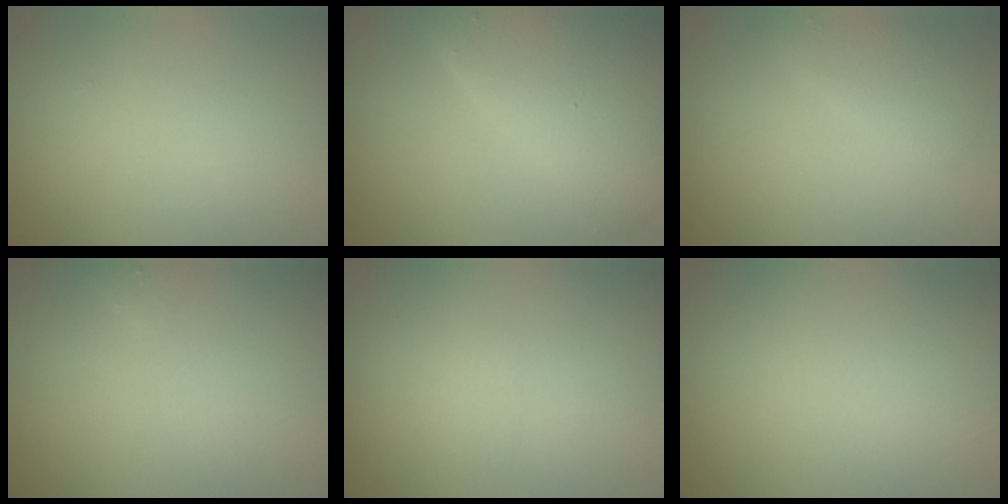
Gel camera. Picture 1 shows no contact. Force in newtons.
{"total": 7.2, "press": 7.2, "slide": 0.2}
{"total": 2.0, "press": 2.0, "slide": 0.1}
{"total": 0.5, "press": 0.5, "slide": 0.1}
{"total": 0.6, "press": 0.6, "slide": 0.1}
{"total": 0.0}